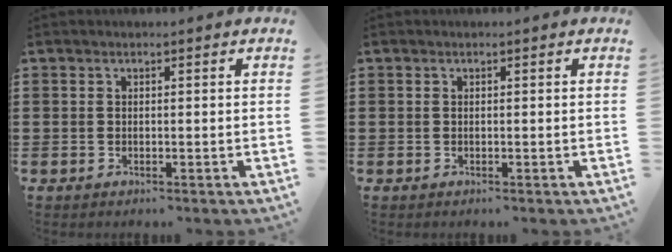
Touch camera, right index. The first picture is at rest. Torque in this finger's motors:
{"motor_torque": [1.19, 0.94, -0.02, 0.00]}